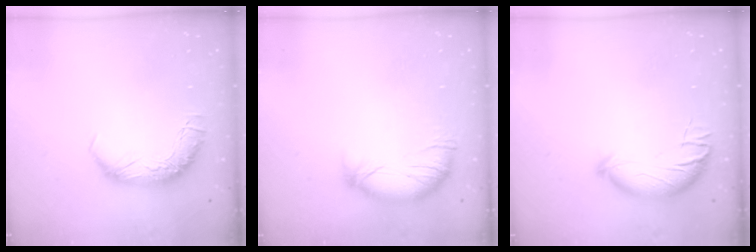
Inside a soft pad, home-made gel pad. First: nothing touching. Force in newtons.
{"total": 3.6, "press": 3.2, "slide": 1.7}
{"total": 4.5, "press": 4.3, "slide": 1.3}